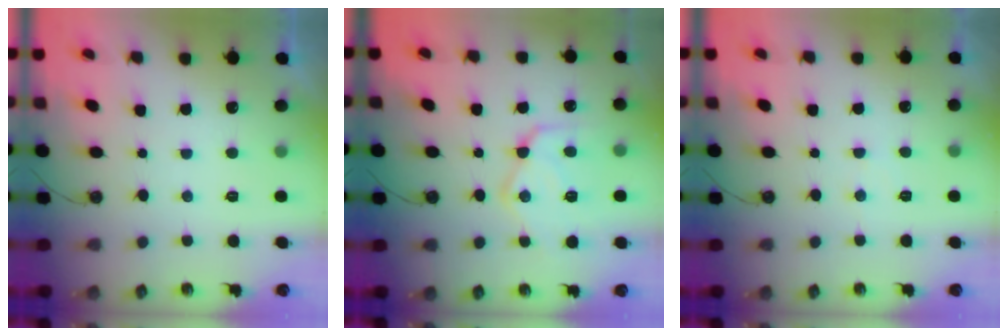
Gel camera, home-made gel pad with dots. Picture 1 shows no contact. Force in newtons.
{"total": 15.3, "press": 15.3, "slide": 1.4}
{"total": 4.2, "press": 4.1, "slide": 0.6}